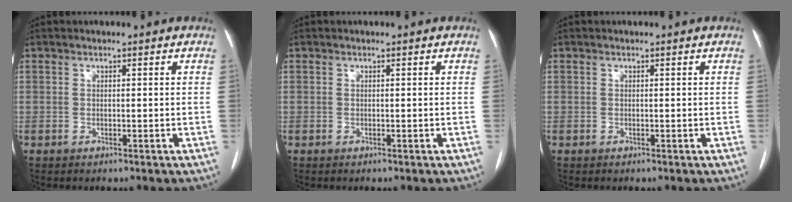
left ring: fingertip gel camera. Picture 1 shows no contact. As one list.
[{"total": 0.0}, {"total": 0.0}]